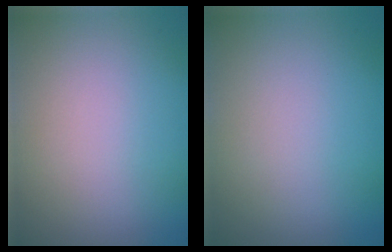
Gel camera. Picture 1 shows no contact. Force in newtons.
{"total": 0.0}